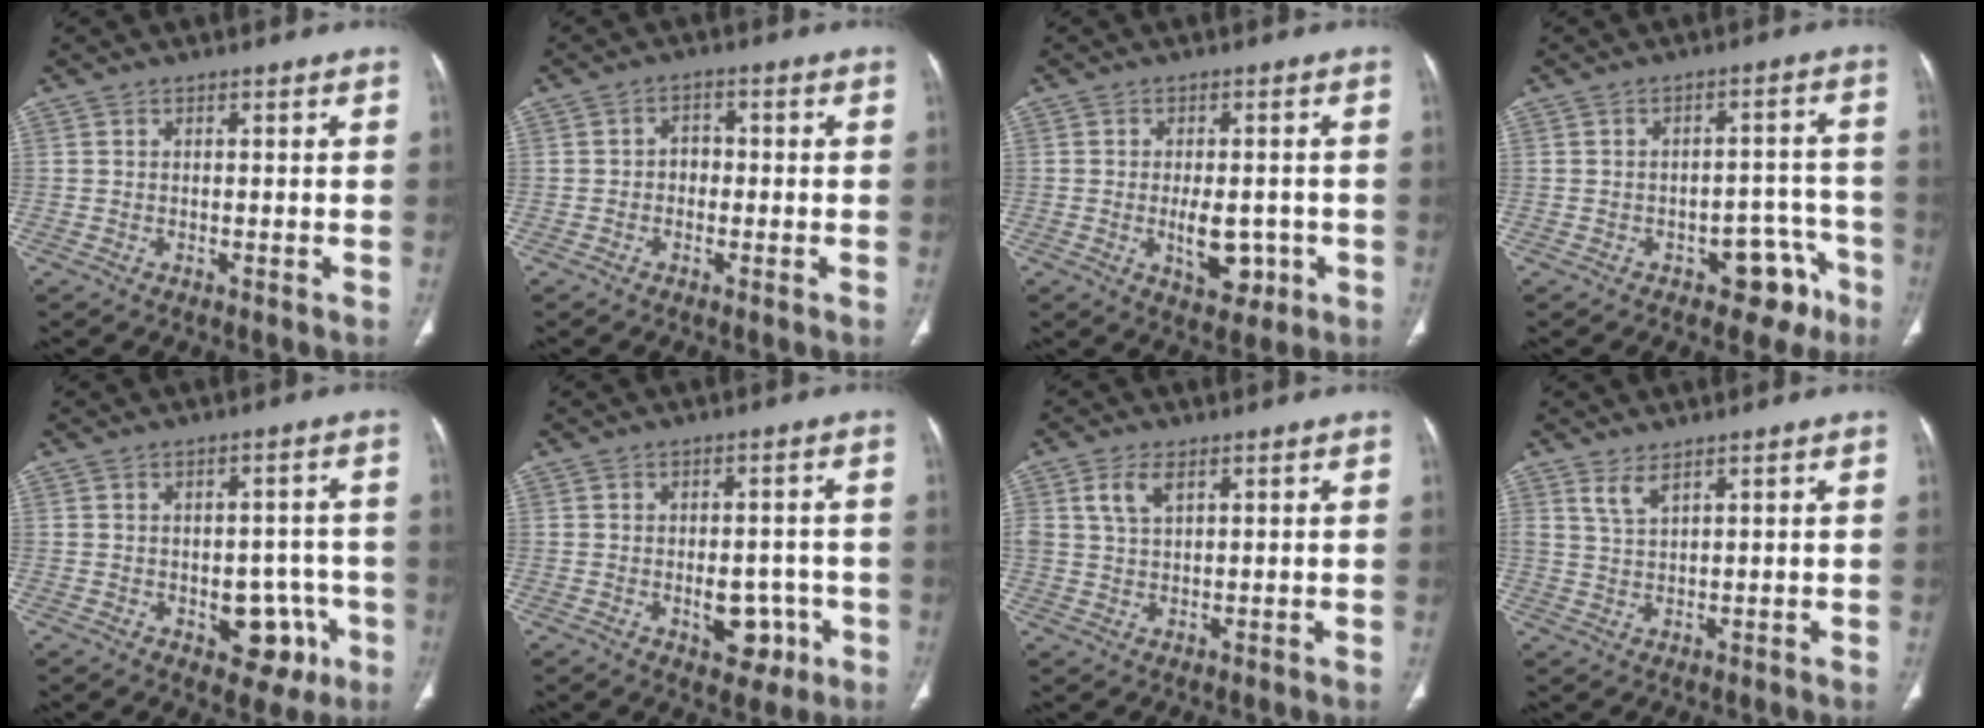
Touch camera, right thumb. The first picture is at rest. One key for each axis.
{"total": 2.6, "fx": -0.5, "fy": 2.2, "fz": 1.4, "tx": -0.003, "ty": 0.013, "tz": -0.017}
{"total": 7.4, "fx": -1.7, "fy": 4.0, "fz": 5.9, "tx": -0.071, "ty": 0.001, "tz": -0.014}
{"total": 8.5, "fx": -4.8, "fy": 5.1, "fz": 4.8, "tx": -0.018, "ty": 0.047, "tz": -0.055}
{"total": 8.8, "fx": -3.0, "fy": 5.8, "fz": 5.9, "tx": -0.033, "ty": 0.024, "tz": -0.027}
{"total": 6.8, "fx": -2.1, "fy": 4.4, "fz": 4.7, "tx": -0.036, "ty": 0.015, "tz": -0.017}
{"total": 4.1, "fx": 2.0, "fy": 2.1, "fz": 3.0, "tx": -0.058, "ty": -0.003, "tz": 0.043}
{"total": 2.8, "fx": 2.1, "fy": 0.7, "fz": 1.8, "tx": -0.042, "ty": -0.013, "tz": 0.049}